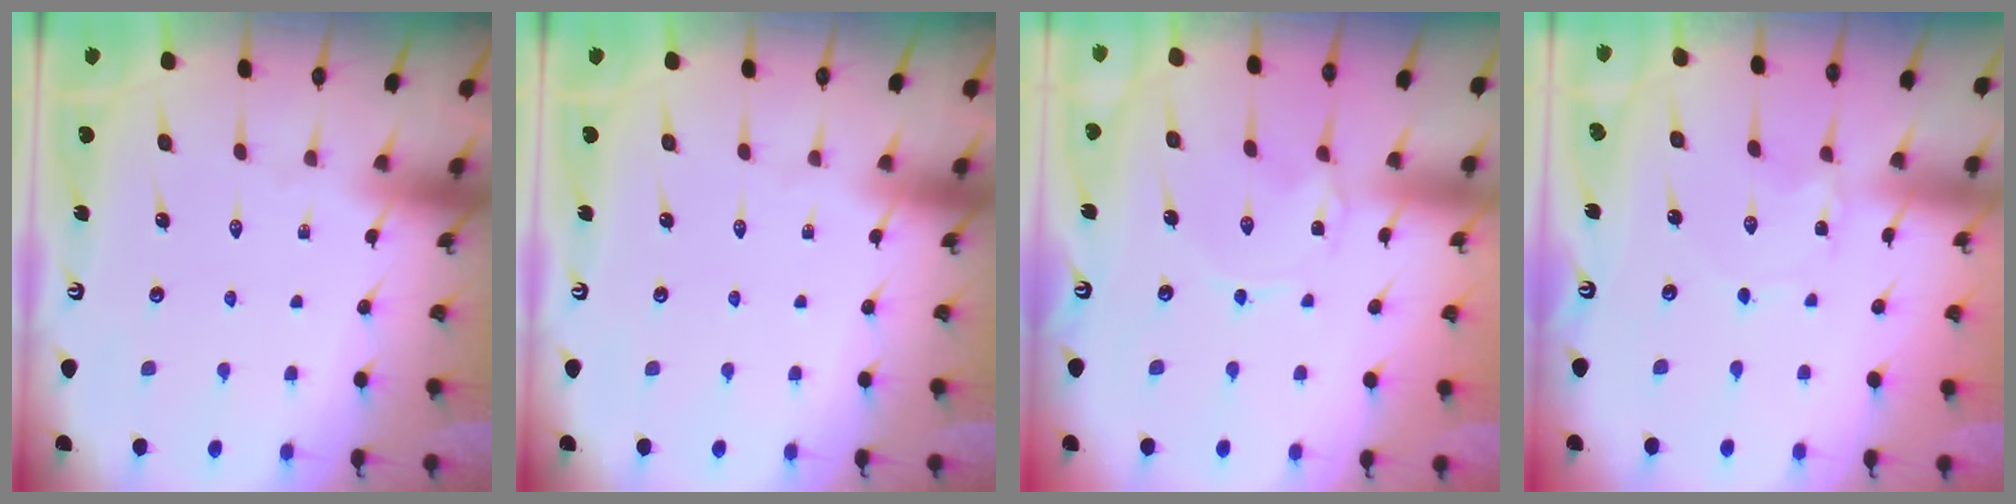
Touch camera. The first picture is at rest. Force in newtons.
{"total": 0.0}
{"total": 1.4, "press": 1.4, "slide": 0.1}
{"total": 0.0}